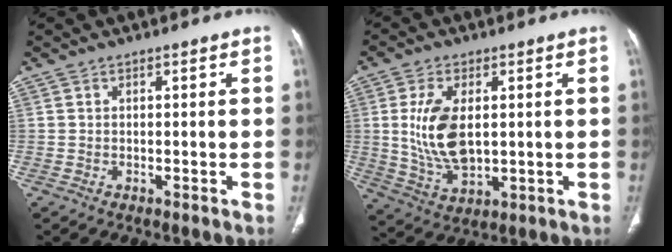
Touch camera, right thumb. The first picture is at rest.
{"total": 11.6, "force": [1.3, 6.2, 9.7], "torque": [-0.191, -0.013, 0.036]}